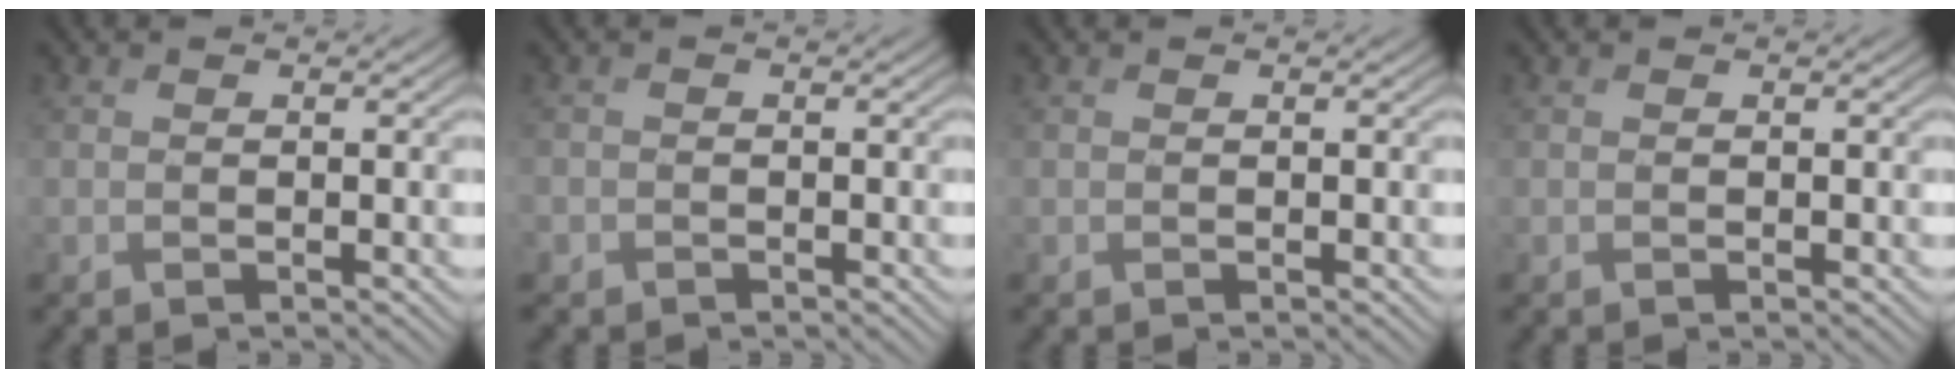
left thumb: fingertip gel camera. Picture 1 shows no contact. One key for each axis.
{"total": 1.2, "fx": -0.9, "fy": 0.8, "fz": 0.0, "tx": 0.002, "ty": -0.004, "tz": -0.023}
{"total": 0.0}
{"total": 0.0}